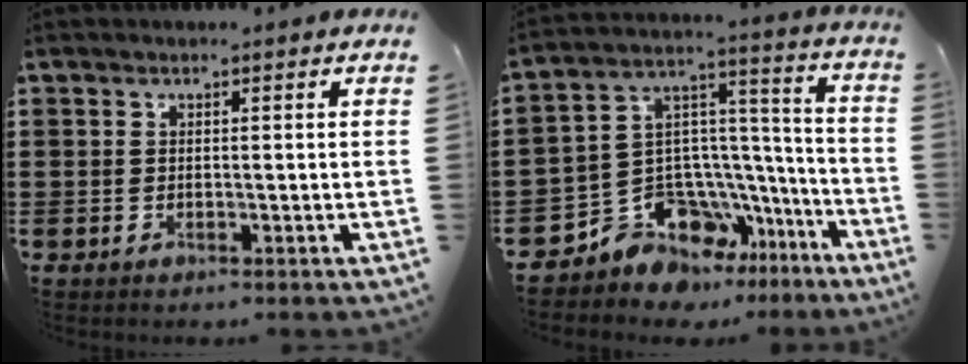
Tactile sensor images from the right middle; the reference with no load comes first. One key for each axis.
{"total": 8.8, "fx": -7.0, "fy": 5.3, "fz": 0.7, "tx": -0.040, "ty": -0.010, "tz": -0.130}